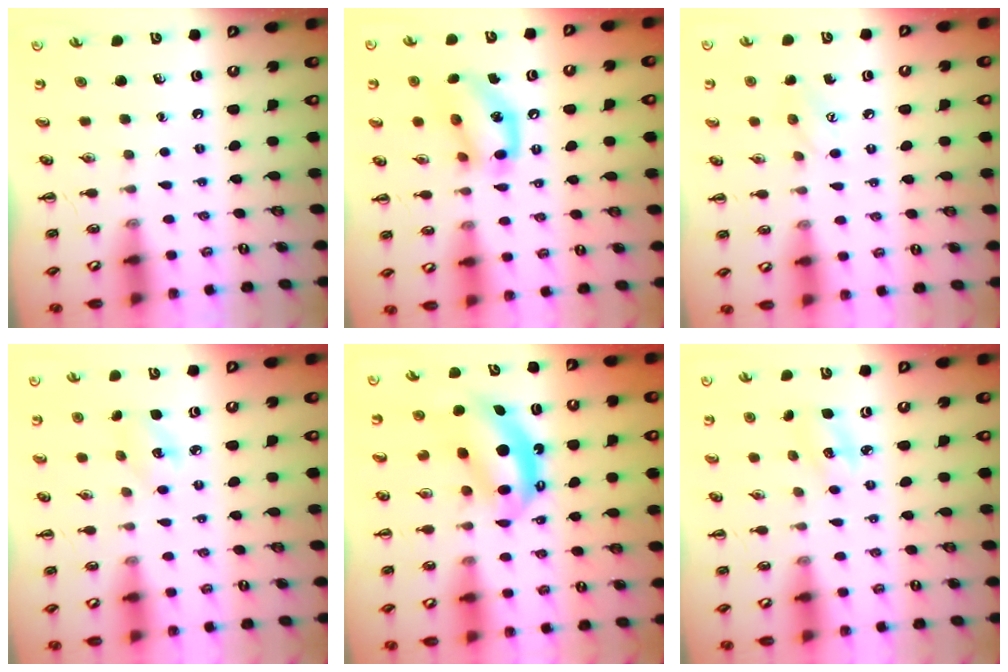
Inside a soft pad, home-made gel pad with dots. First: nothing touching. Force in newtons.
{"total": 14.4, "press": 14.1, "slide": 2.5}
{"total": 6.0, "press": 5.8, "slide": 1.5}
{"total": 3.9, "press": 3.9, "slide": 0.8}
{"total": 7.9, "press": 7.7, "slide": 1.8}
{"total": 3.7, "press": 3.6, "slide": 1.0}